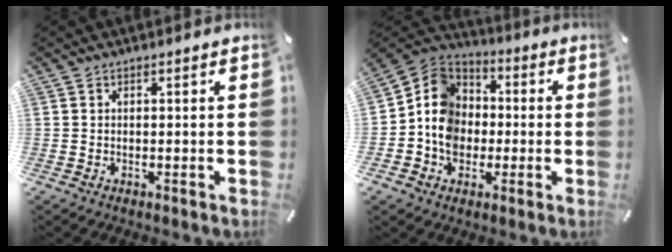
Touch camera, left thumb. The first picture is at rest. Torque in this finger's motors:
{"motor_torque": [1.61, 3.03, 0.70, 0.51, 0.16]}